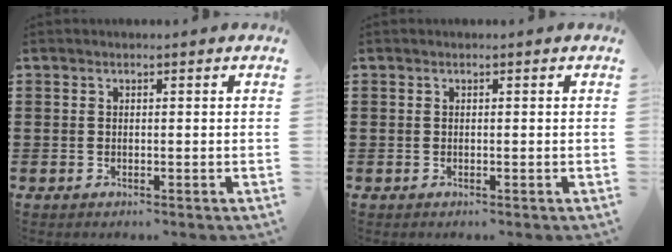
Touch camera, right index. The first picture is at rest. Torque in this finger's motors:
{"motor_torque": [-0.51, 0.52, 0.00, 0.00]}